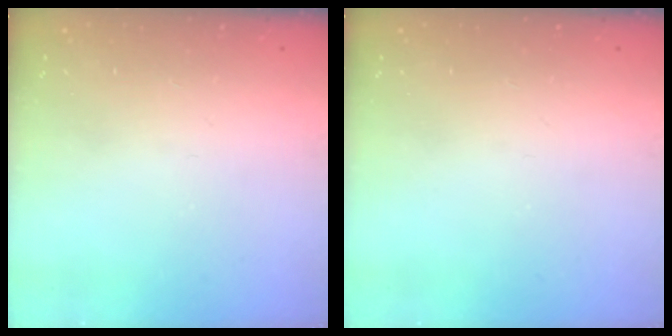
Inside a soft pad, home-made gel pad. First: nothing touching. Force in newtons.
{"total": 0.0}